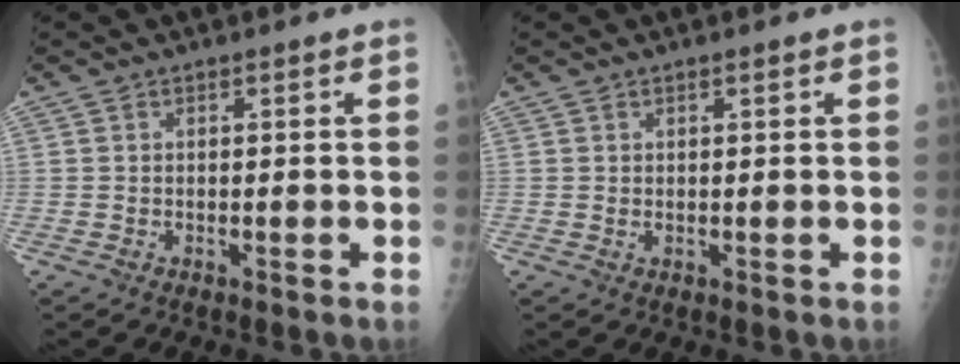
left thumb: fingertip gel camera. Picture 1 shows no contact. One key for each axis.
{"total": 1.0, "fx": 0.5, "fy": 0.4, "fz": 0.9, "tx": -0.015, "ty": 0.000, "tz": 0.011}